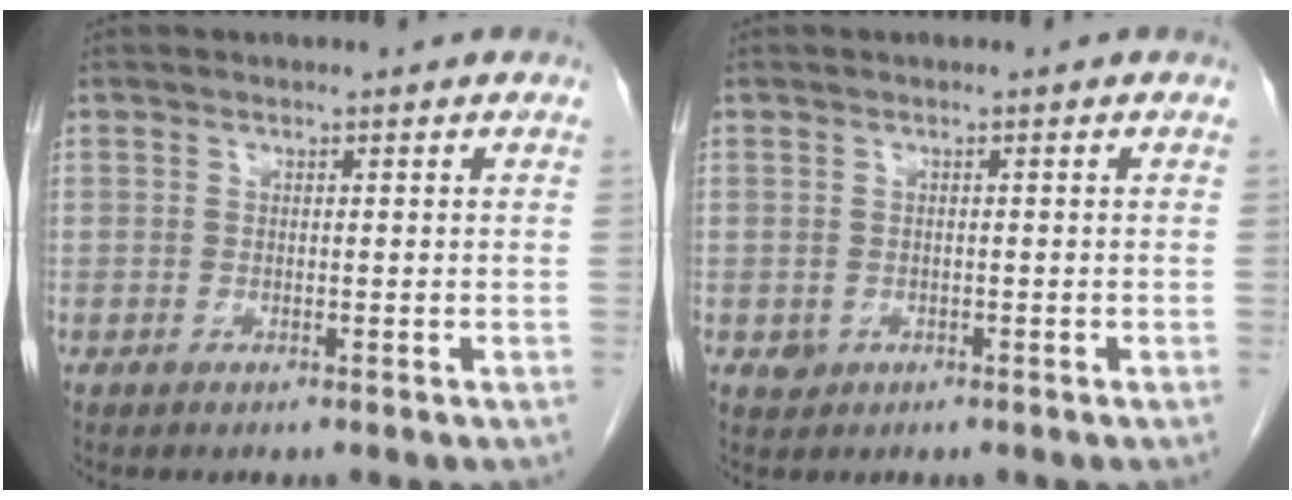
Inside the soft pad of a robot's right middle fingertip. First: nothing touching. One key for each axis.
{"total": 1.2, "fx": -0.3, "fy": 1.1, "fz": 0.3, "tx": -0.004, "ty": 0.003, "tz": -0.001}